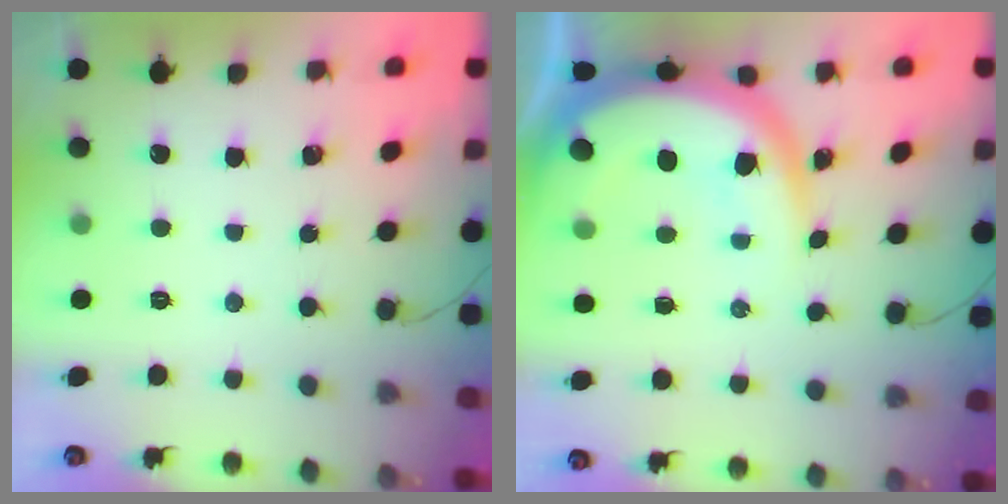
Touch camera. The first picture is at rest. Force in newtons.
{"total": 15.0, "press": 14.9, "slide": 1.6}